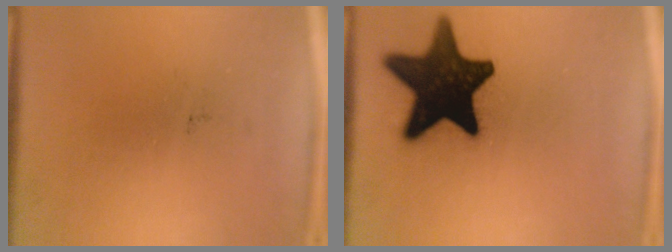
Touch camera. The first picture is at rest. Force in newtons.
{"total": 18.1}